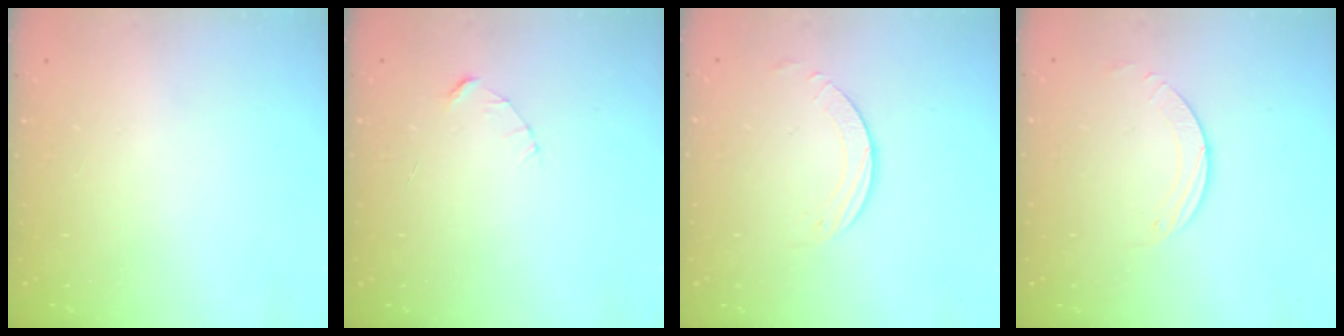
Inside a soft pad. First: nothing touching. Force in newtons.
{"total": 2.4, "press": 2.4, "slide": 0.2}
{"total": 1.9, "press": 1.9, "slide": 0.2}
{"total": 2.0, "press": 2.0, "slide": 0.2}